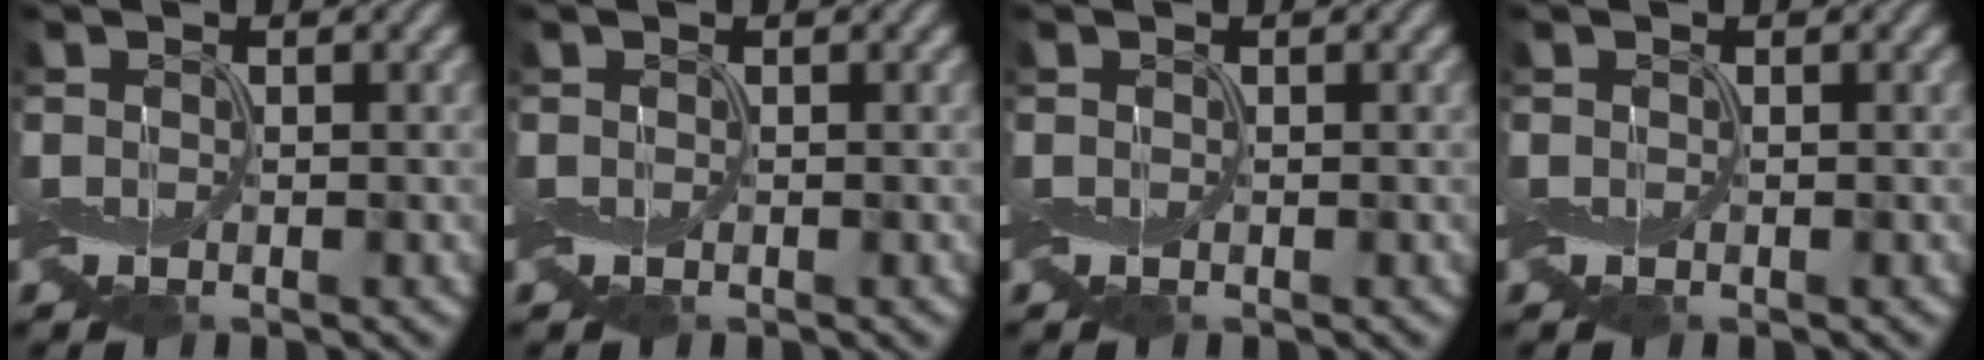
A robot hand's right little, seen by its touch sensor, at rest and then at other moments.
{"total": 0.0}
{"total": 0.0}
{"total": 0.0}